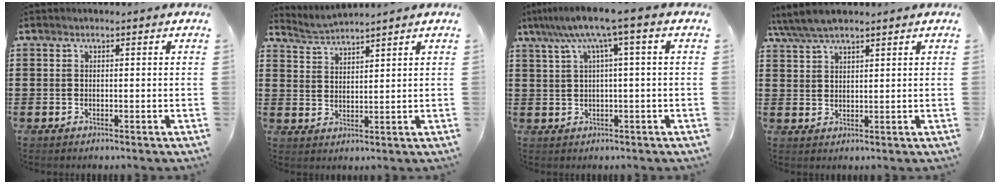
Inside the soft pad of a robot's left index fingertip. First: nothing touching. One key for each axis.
{"total": 2.7, "fx": 2.7, "fy": -0.5, "fz": -0.3, "tx": -0.004, "ty": -0.013, "tz": 0.047}
{"total": 6.9, "fx": 2.3, "fy": -0.1, "fz": 6.5, "tx": -0.129, "ty": -0.002, "tz": 0.036}
{"total": 4.6, "fx": 3.7, "fy": 1.1, "fz": 2.4, "tx": -0.057, "ty": -0.002, "tz": 0.069}